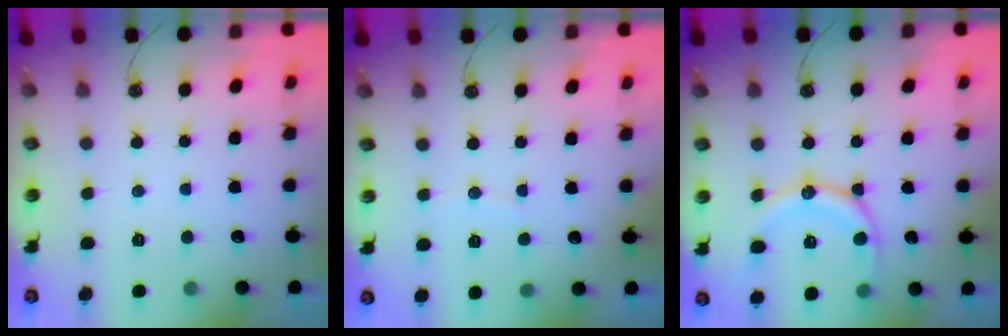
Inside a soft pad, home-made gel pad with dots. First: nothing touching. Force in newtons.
{"total": 2.4, "press": 2.4, "slide": 0.3}
{"total": 12.5, "press": 12.5, "slide": 0.7}